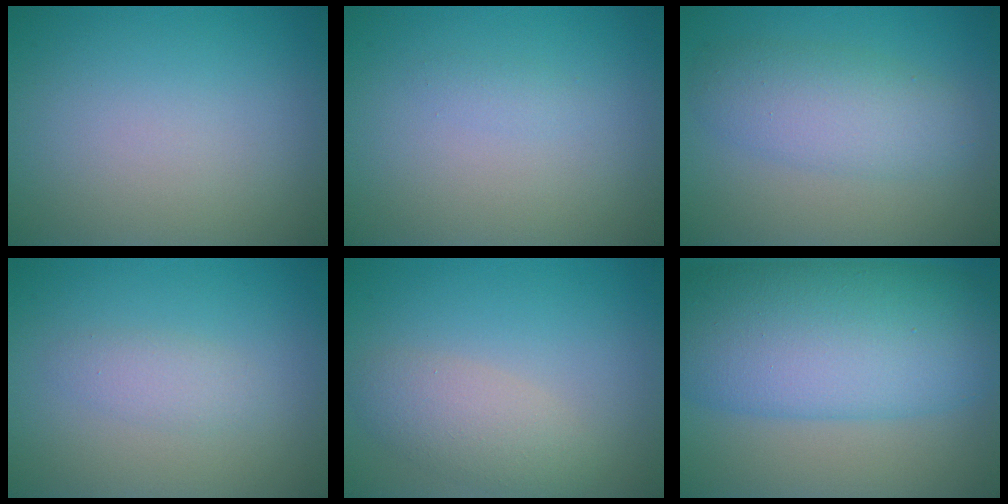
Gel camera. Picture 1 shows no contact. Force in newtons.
{"total": 0.6, "press": 0.6, "slide": 0.0}
{"total": 4.4, "press": 4.4, "slide": 0.2}
{"total": 1.6, "press": 1.6, "slide": 0.1}
{"total": 3.2, "press": 3.1, "slide": 0.3}
{"total": 12.4, "press": 12.4, "slide": 0.2}